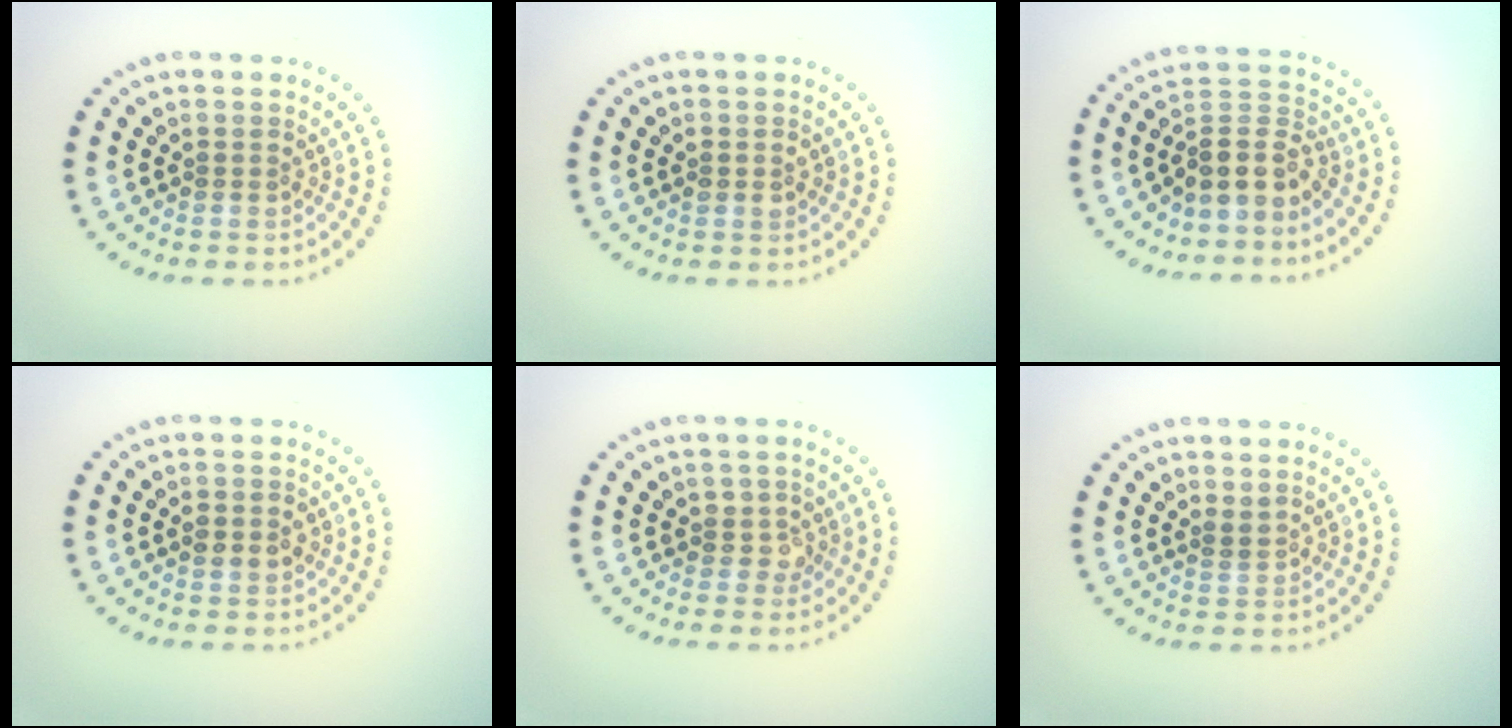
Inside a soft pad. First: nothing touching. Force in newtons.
{"total": 1.2, "press": 1.2, "slide": 0.1}
{"total": 3.9, "press": 3.2, "slide": 2.3}
{"total": 1.4, "press": 1.4, "slide": 0.1}
{"total": 1.7, "press": 1.5, "slide": 0.8}
{"total": 0.7, "press": 0.3, "slide": 0.6}